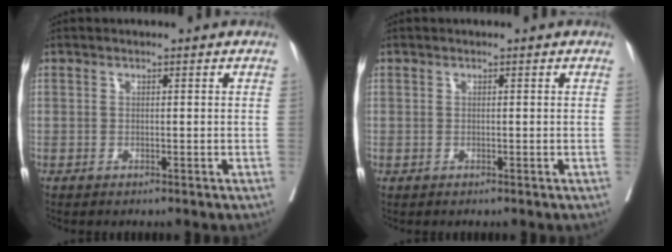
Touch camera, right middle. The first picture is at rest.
{"total": 0.0}